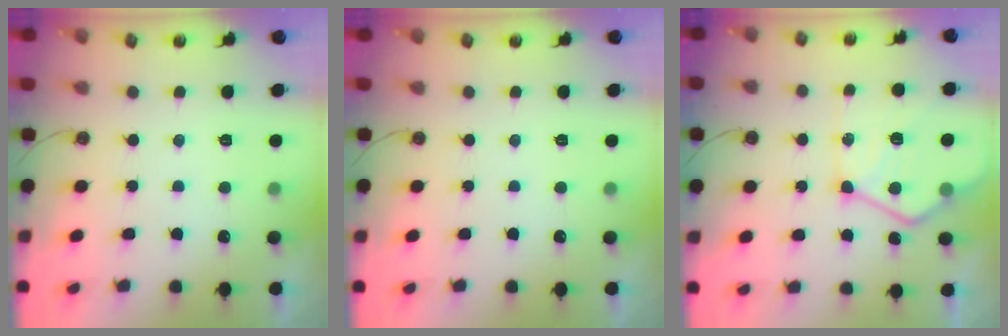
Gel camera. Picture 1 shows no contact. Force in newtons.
{"total": 0.0}
{"total": 16.2, "press": 16.1, "slide": 1.7}